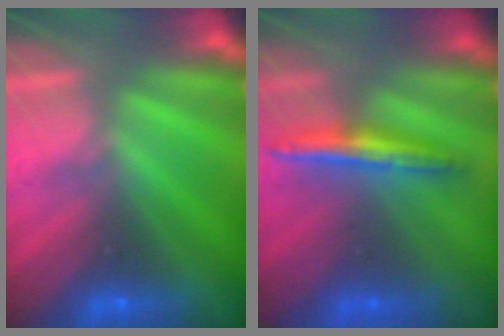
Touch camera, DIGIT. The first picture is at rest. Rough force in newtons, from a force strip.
{"total": 1.6}